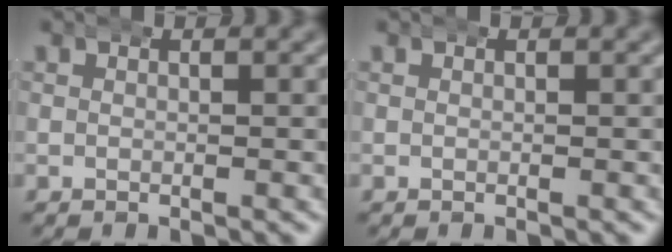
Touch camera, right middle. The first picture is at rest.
{"total": 0.0}